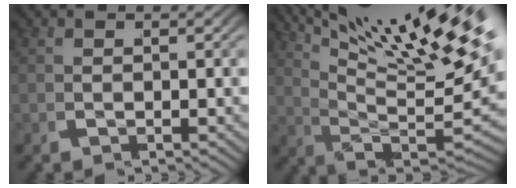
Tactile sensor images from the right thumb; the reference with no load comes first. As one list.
[{"total": 11.8, "force": [4.6, 5.9, 9.2], "torque": [-0.153, -0.020, 0.073]}]